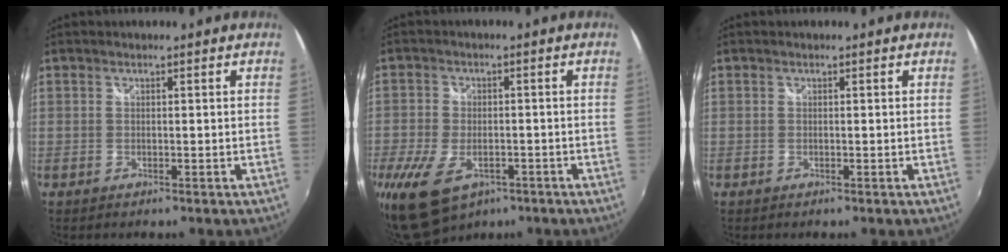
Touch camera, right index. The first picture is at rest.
{"total": 11.1, "force": [-6.3, 6.5, 6.5], "torque": [-0.158, -0.034, -0.107]}
{"total": 0.0}